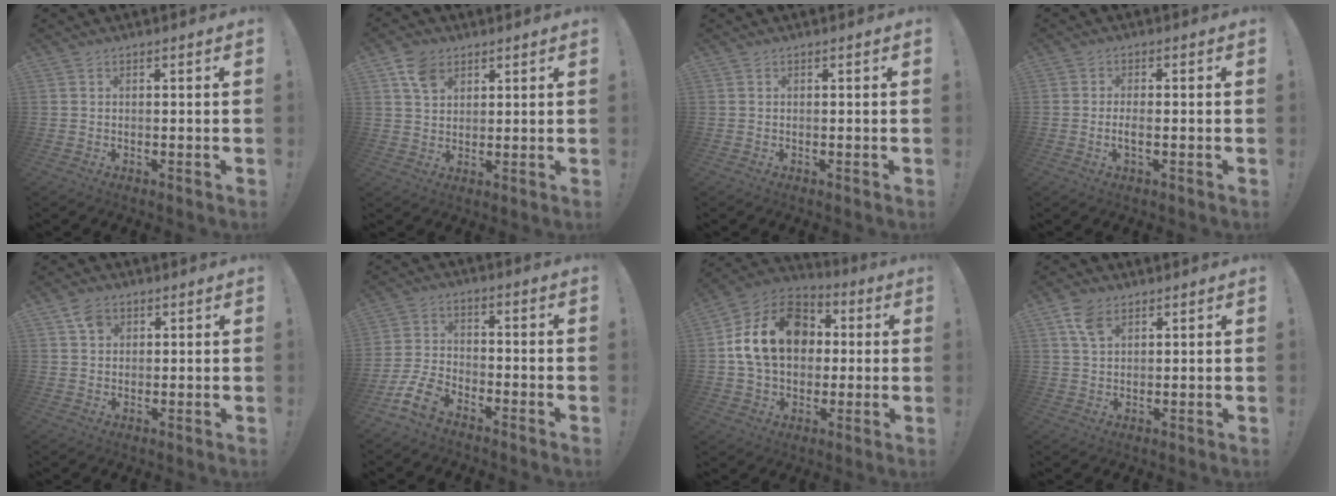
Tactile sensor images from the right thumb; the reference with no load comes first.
{"total": 6.9, "force": [4.0, 4.6, 3.1], "torque": [-0.051, -0.012, 0.078]}
{"total": 0.0}
{"total": 2.8, "force": [-1.0, 0.6, 2.5], "torque": [-0.051, 0.000, -0.020]}
{"total": 4.0, "force": [2.2, 3.0, 1.5], "torque": [-0.014, -0.007, 0.038]}
{"total": 9.0, "force": [-6.4, 4.5, 4.4], "torque": [-0.102, 0.028, -0.121]}
{"total": 19.6, "force": [3.7, 14.7, 12.3], "torque": [-0.193, 0.008, 0.074]}
{"total": 6.3, "force": [3.5, 3.5, 3.9], "torque": [-0.067, -0.011, 0.068]}